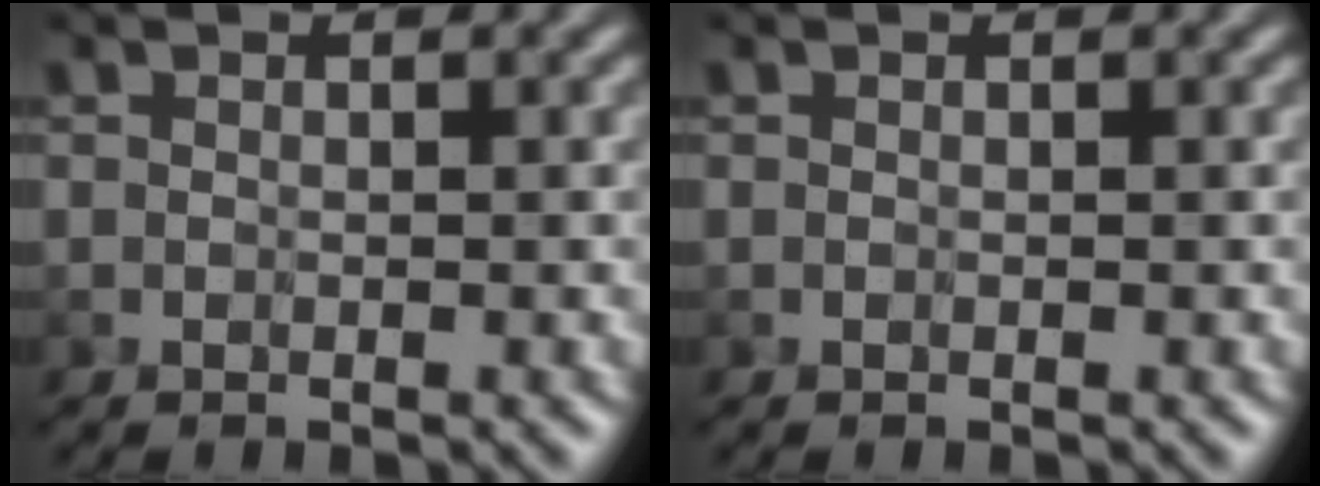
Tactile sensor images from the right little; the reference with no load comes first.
{"total": 0.0}